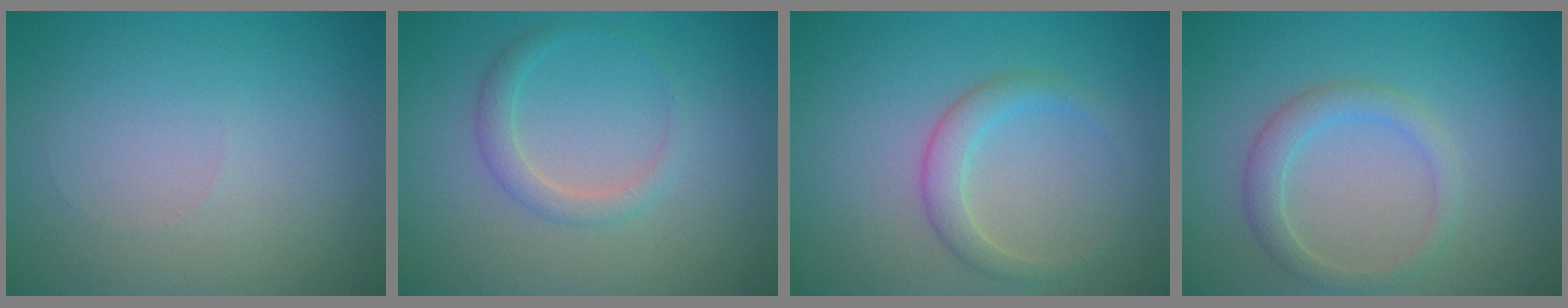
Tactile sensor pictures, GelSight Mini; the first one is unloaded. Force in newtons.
{"total": 1.8, "press": 1.8, "slide": 0.0}
{"total": 2.3, "press": 2.3, "slide": 0.1}
{"total": 2.4, "press": 2.4, "slide": 0.1}